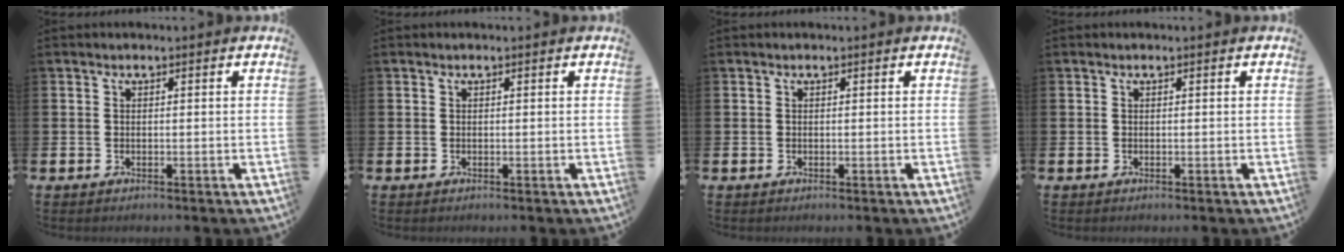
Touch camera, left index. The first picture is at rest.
{"total": 0.0}
{"total": 0.0}
{"total": 0.0}